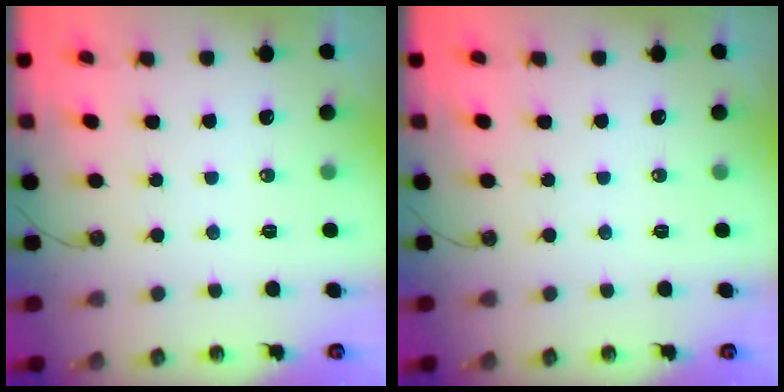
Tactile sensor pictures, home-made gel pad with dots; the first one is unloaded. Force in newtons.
{"total": 0.0}